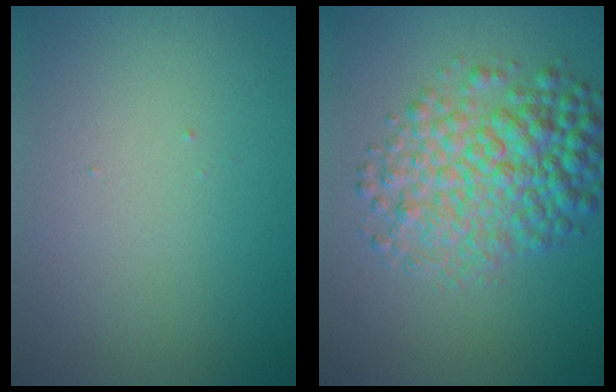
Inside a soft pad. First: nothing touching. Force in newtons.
{"total": 6.7, "press": 6.7, "slide": 0.1}